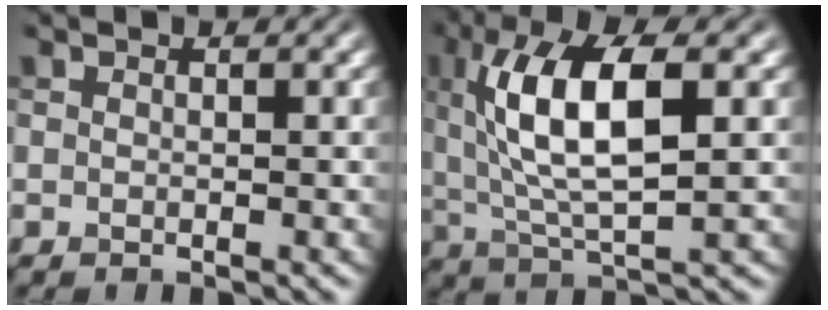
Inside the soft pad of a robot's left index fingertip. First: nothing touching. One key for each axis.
{"total": 9.4, "fx": 2.1, "fy": 3.2, "fz": 8.6, "tx": -0.159, "ty": 0.007, "tz": 0.036}